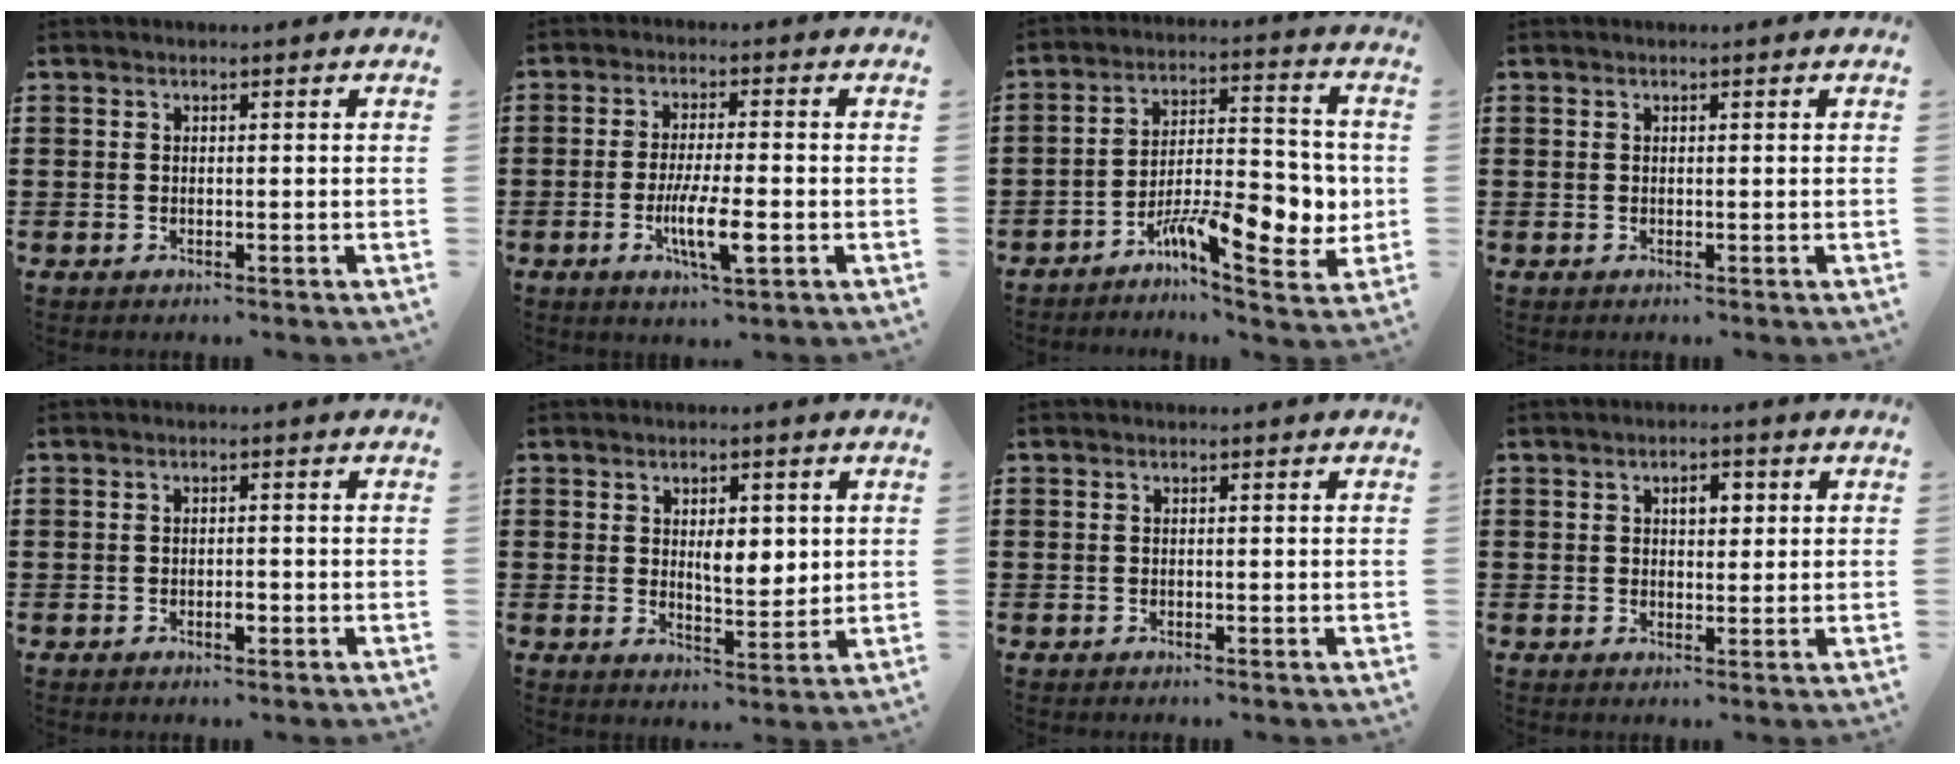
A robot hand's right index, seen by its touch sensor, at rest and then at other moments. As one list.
[{"total": 7.3, "force": [-2.3, 1.4, 6.8], "torque": [-0.123, -0.009, -0.039]}, {"total": 11.2, "force": [-4.7, 4.3, 9.2], "torque": [-0.120, 0.009, -0.080]}, {"total": 0.0}, {"total": 1.5, "force": [-0.6, 0.4, 1.3], "torque": [-0.025, -0.002, -0.010]}, {"total": 5.0, "force": [1.3, 2.3, 4.3], "torque": [-0.064, -0.004, 0.016]}, {"total": 0.0}, {"total": 2.6, "force": [0.7, 1.6, 2.0], "torque": [-0.018, 0.000, 0.006]}]